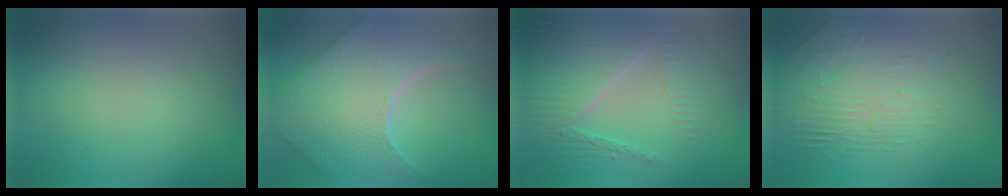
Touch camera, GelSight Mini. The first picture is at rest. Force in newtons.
{"total": 8.5, "press": 7.2, "slide": 4.6}
{"total": 5.3, "press": 4.5, "slide": 2.9}
{"total": 2.8, "press": 2.3, "slide": 1.6}